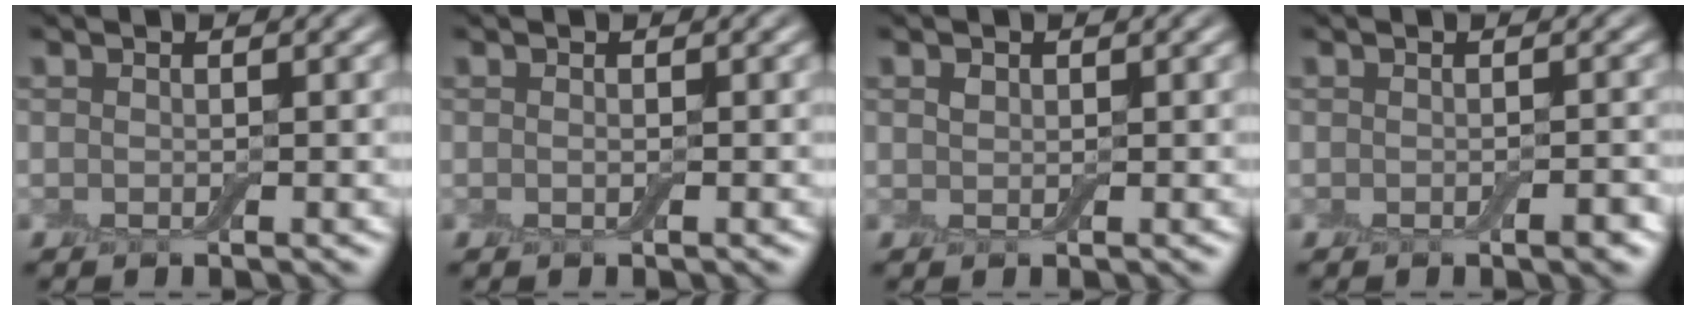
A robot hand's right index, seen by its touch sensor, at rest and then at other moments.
{"total": 0.0}
{"total": 0.6, "force": [0.4, 0.5, 0.3], "torque": [-0.007, 0.000, 0.007]}
{"total": 1.2, "force": [-0.6, 0.3, 1.1], "torque": [-0.014, -0.001, -0.007]}